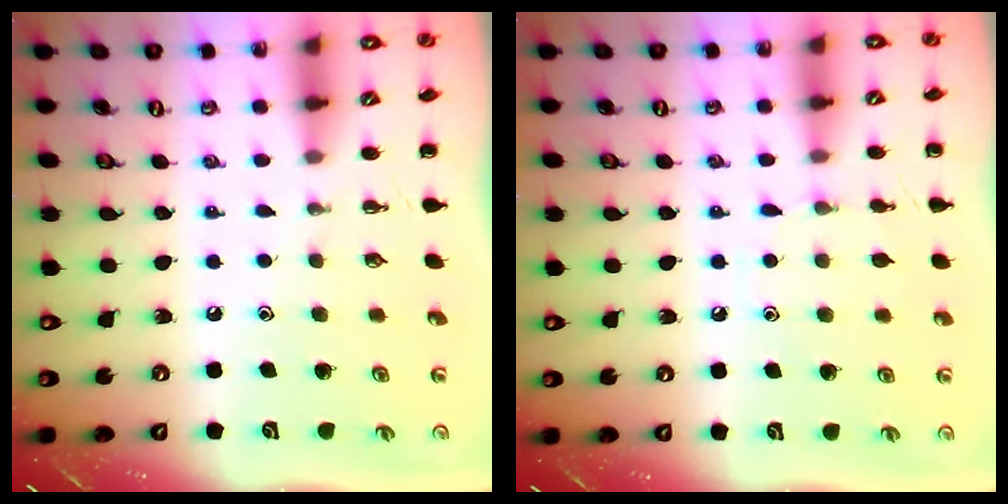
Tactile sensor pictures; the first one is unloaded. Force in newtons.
{"total": 5.2, "press": 4.9, "slide": 1.7}